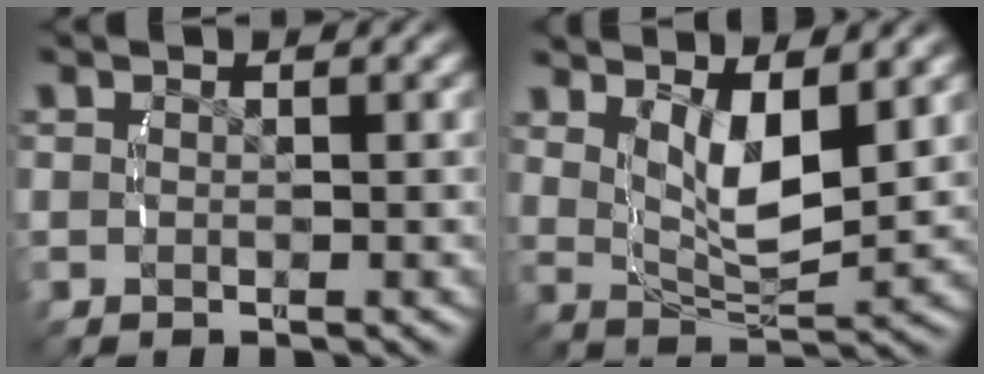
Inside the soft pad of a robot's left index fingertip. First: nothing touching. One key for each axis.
{"total": 5.3, "fx": 2.1, "fy": 1.5, "fz": 4.6, "tx": -0.078, "ty": -0.016, "tz": 0.044}